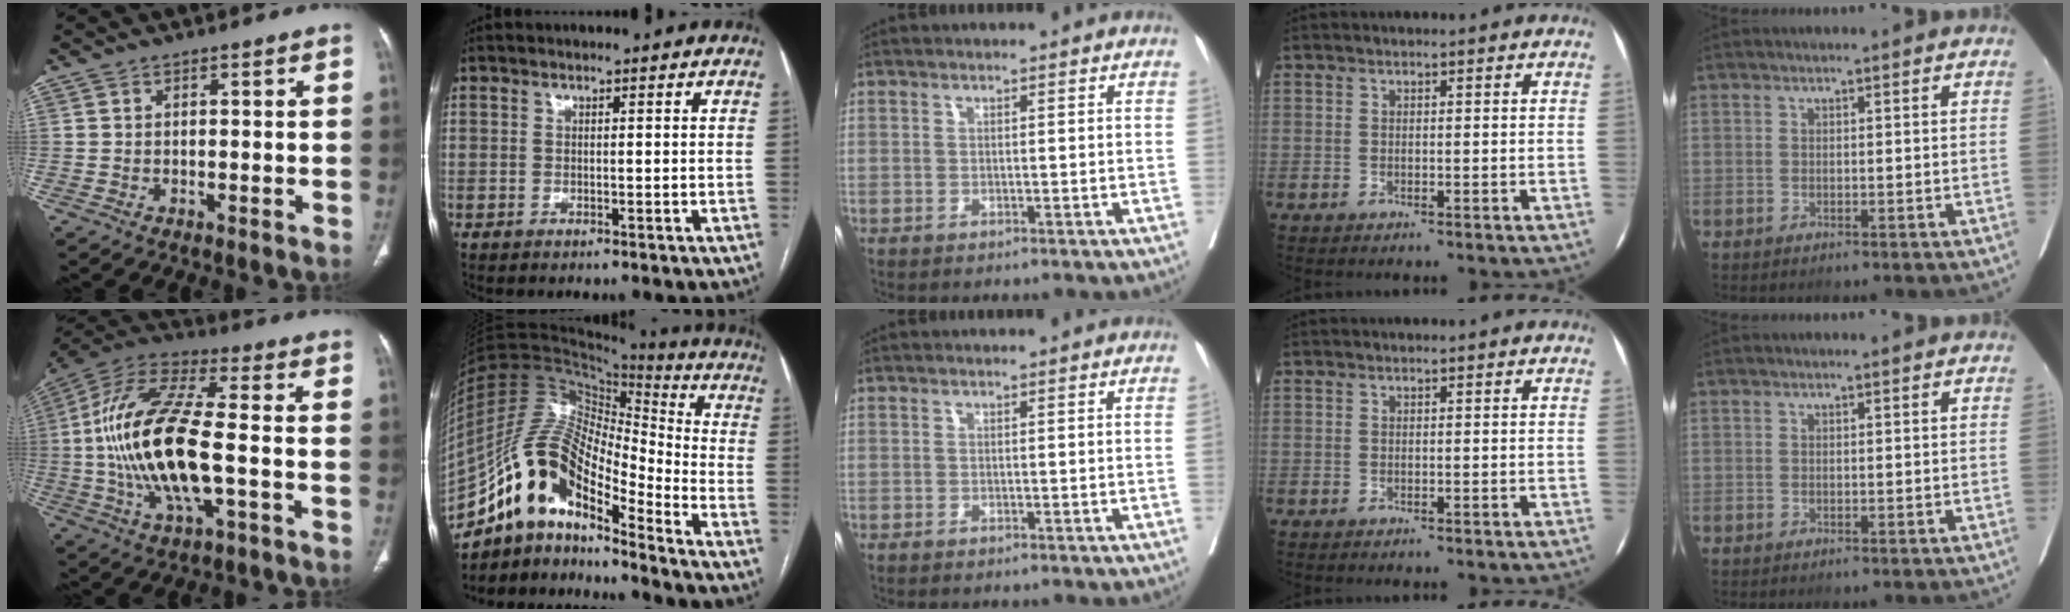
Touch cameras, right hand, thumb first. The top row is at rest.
{"thumb": {"total": 21.3, "force": [-2.3, 7.8, 19.7], "torque": [-0.409, 0.023, -0.042]}, "index": {"total": 16.1, "force": [-11.3, 4.8, 10.5], "torque": [-0.194, 0.039, -0.199]}}